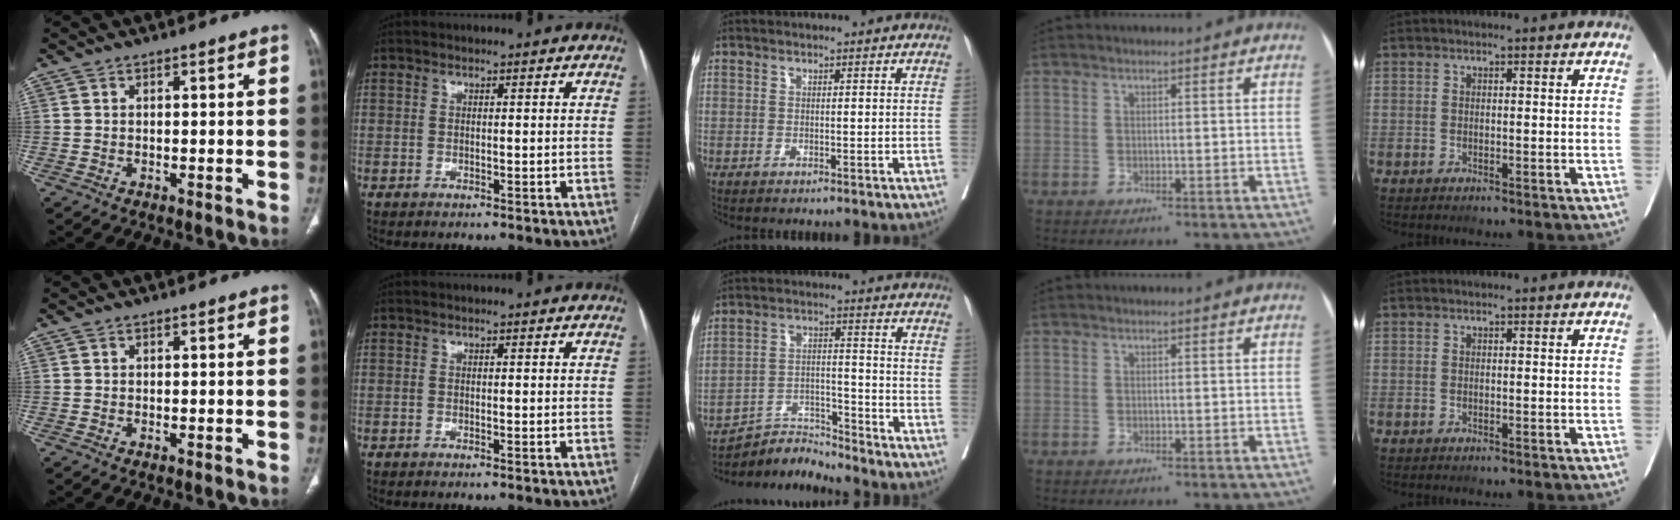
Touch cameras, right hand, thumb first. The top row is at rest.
{"middle": {"total": 3.9, "force": [-3.3, -0.9, -1.8], "torque": [0.032, 0.010, -0.059]}}